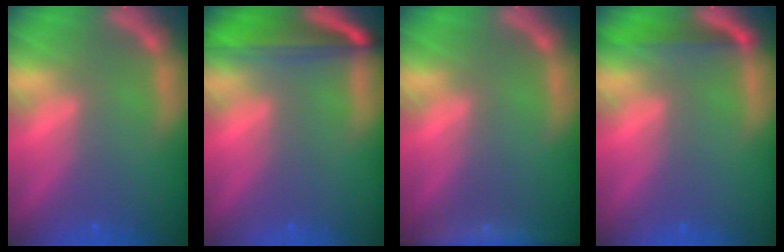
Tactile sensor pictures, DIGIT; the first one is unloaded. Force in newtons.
{"total": 7.1}
{"total": 6.5}
{"total": 3.0}